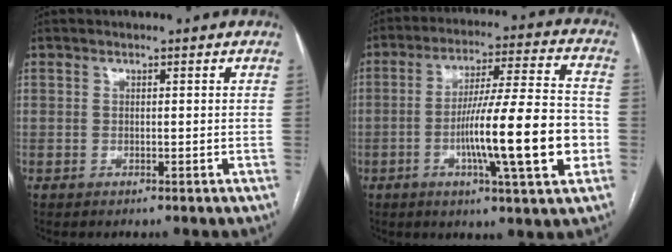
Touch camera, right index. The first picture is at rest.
{"total": 17.1, "force": [-4.1, 0.8, 16.6], "torque": [-0.271, 0.001, -0.065]}